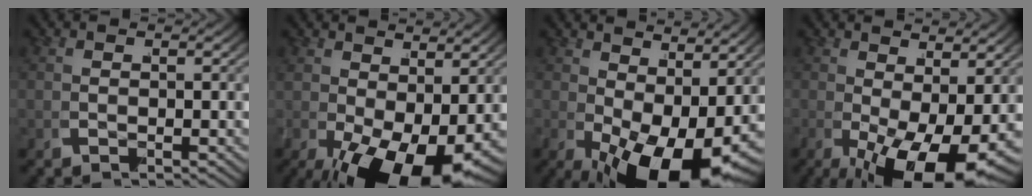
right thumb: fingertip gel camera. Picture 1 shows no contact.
{"total": 8.6, "force": [-1.9, 4.3, 7.2], "torque": [-0.108, -0.040, -0.004]}
{"total": 8.4, "force": [-1.0, 3.8, 7.4], "torque": [-0.104, -0.032, 0.004]}
{"total": 8.2, "force": [-1.8, 3.6, 7.1], "torque": [-0.096, -0.033, -0.011]}